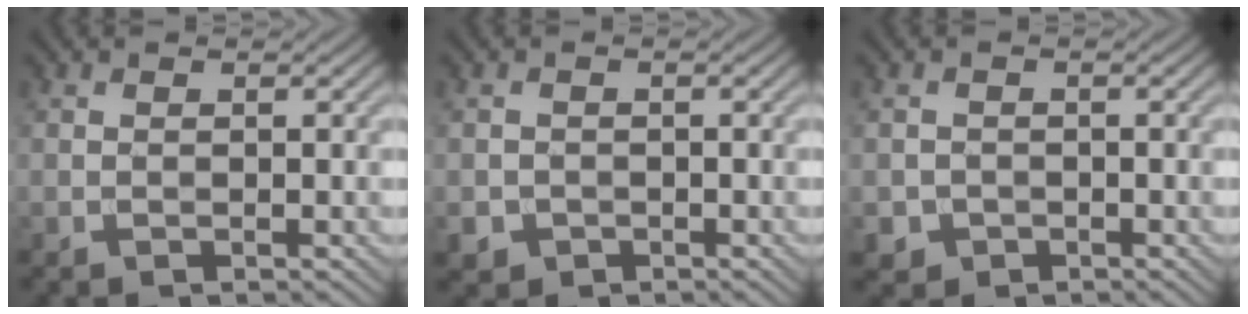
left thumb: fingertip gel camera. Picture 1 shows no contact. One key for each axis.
{"total": 2.0, "fx": -1.0, "fy": 1.7, "fz": 0.4, "tx": -0.005, "ty": -0.010, "tz": -0.020}
{"total": 1.8, "fx": -0.9, "fy": 1.6, "fz": 0.3, "tx": -0.001, "ty": -0.007, "tz": -0.018}